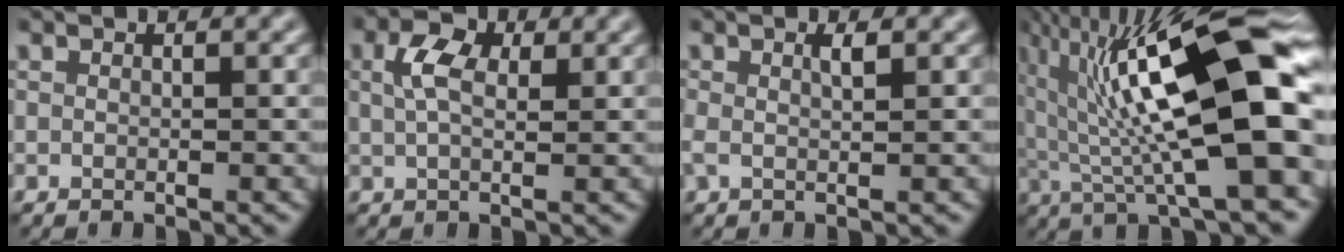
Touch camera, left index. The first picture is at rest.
{"total": 3.4, "force": [1.2, 1.9, 2.6], "torque": [-0.054, 0.013, 0.022]}
{"total": 1.3, "force": [0.3, 0.2, 1.3], "torque": [-0.024, 0.008, 0.006]}
{"total": 15.8, "force": [3.0, 4.0, 15.0], "torque": [-0.236, 0.016, 0.048]}